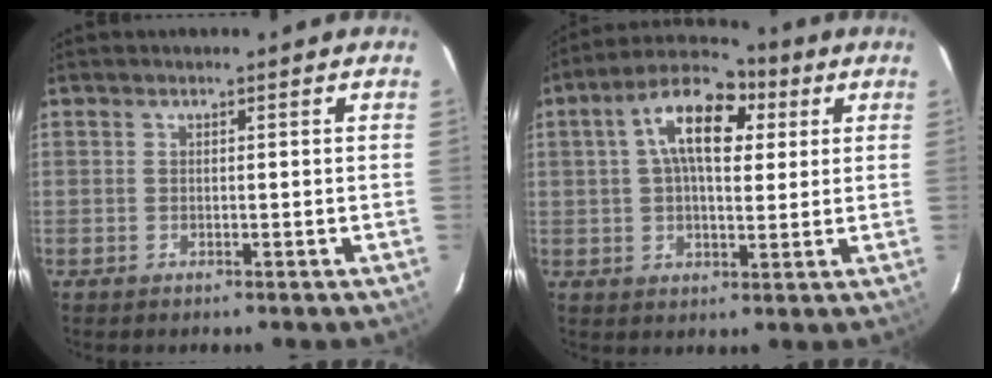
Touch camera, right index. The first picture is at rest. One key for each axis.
{"total": 13.0, "fx": 4.0, "fy": 6.6, "fz": 10.5, "tx": -0.183, "ty": 0.033, "tz": 0.055}